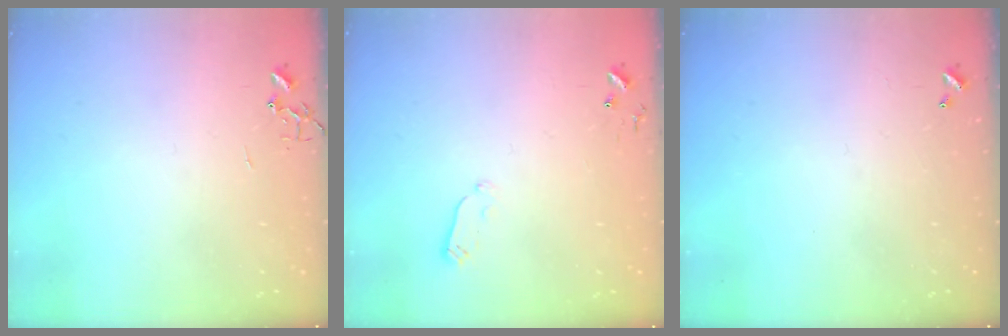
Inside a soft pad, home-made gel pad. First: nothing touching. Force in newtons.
{"total": 2.9, "press": 2.9, "slide": 0.4}
{"total": 0.0}